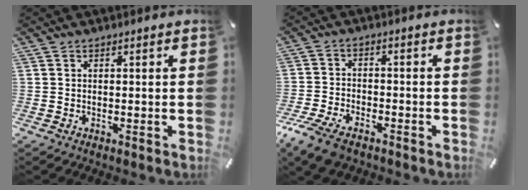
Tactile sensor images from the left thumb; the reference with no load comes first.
{"total": 7.2, "force": [-4.9, 3.7, 3.9], "torque": [-0.096, 0.012, -0.095]}